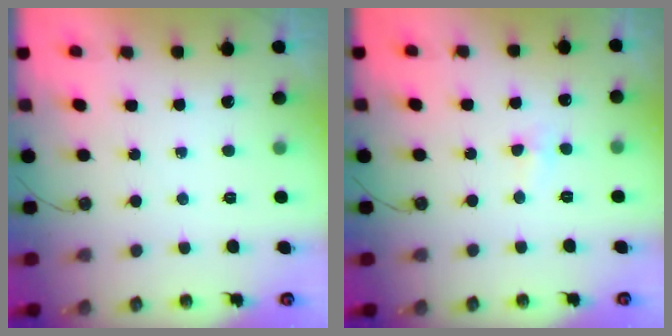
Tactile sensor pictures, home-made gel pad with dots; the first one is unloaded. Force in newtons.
{"total": 3.7, "press": 3.6, "slide": 0.6}